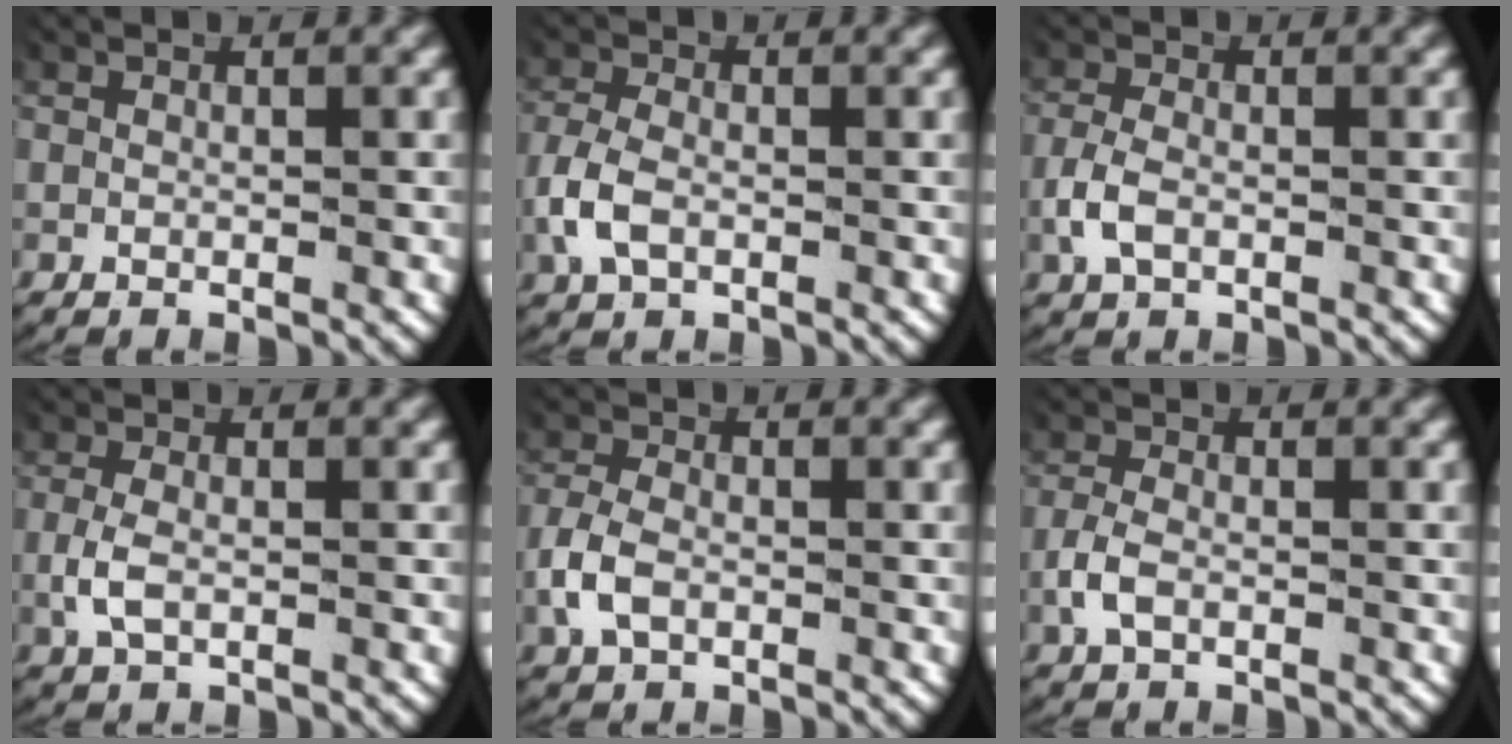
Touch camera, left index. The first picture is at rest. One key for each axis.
{"total": 3.3, "fx": -0.7, "fy": 2.3, "fz": 2.2, "tx": -0.070, "ty": -0.009, "tz": -0.007}
{"total": 2.5, "fx": -0.7, "fy": 1.6, "fz": 1.8, "tx": -0.055, "ty": -0.007, "tz": -0.008}
{"total": 2.3, "fx": -0.4, "fy": 1.3, "fz": 1.9, "tx": -0.057, "ty": -0.010, "tz": -0.001}
{"total": 3.0, "fx": -0.8, "fy": 2.2, "fz": 2.0, "tx": -0.059, "ty": -0.007, "tz": -0.009}
{"total": 2.2, "fx": -0.7, "fy": 1.3, "fz": 1.6, "tx": -0.048, "ty": -0.005, "tz": -0.010}